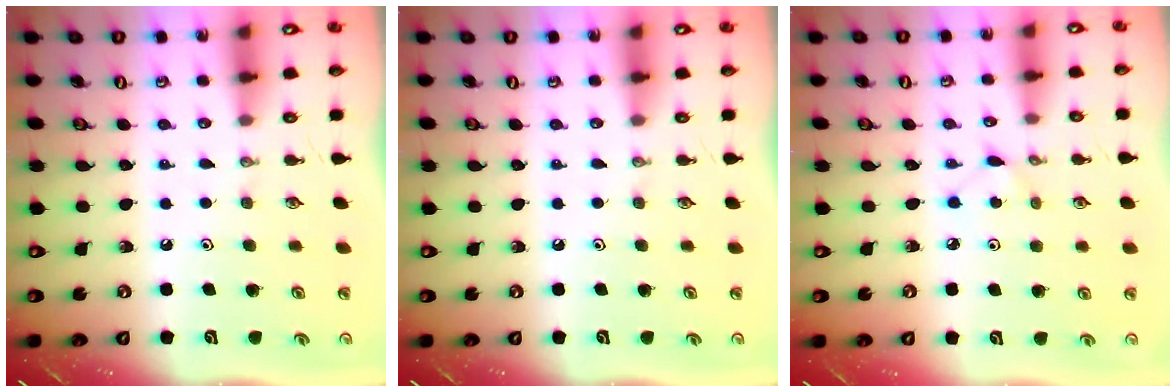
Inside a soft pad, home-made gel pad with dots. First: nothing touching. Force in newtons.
{"total": 0.0}
{"total": 2.9, "press": 2.8, "slide": 0.4}